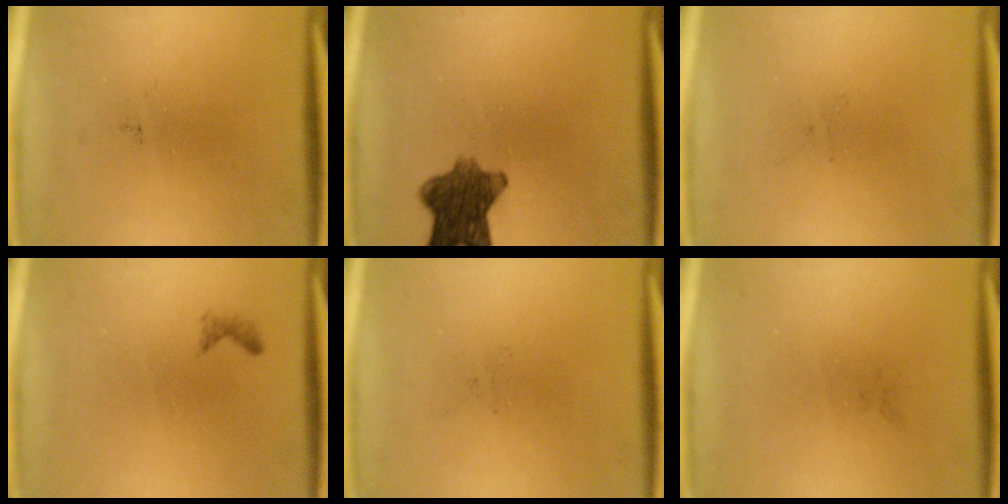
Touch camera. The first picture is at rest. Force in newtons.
{"total": 8.4}
{"total": 0.0}
{"total": 0.6}
{"total": 0.0}
{"total": 0.0}